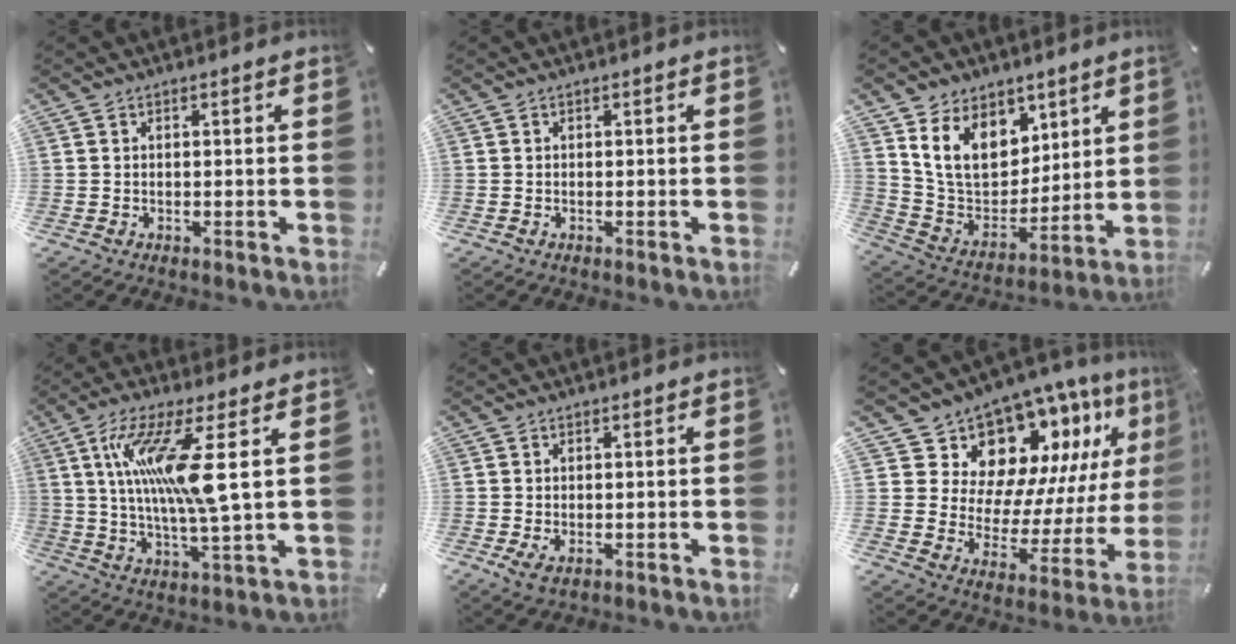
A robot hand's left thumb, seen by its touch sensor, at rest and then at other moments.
{"total": 0.0}
{"total": 14.7, "force": [7.5, 11.1, 6.2], "torque": [-0.123, -0.041, 0.150]}
{"total": 15.6, "force": [4.3, 2.0, 14.8], "torque": [-0.294, -0.010, 0.059]}
{"total": 2.0, "force": [-0.2, 1.0, 1.6], "torque": [-0.037, -0.001, -0.004]}
{"total": 14.0, "force": [10.9, 8.2, 3.1], "torque": [-0.041, -0.123, 0.191]}